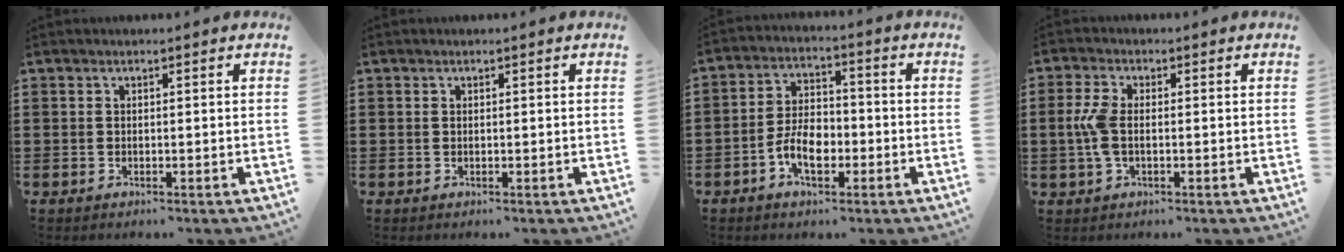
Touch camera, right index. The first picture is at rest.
{"total": 0.0}
{"total": 6.3, "force": [-2.4, 3.6, 4.6], "torque": [-0.093, 0.000, -0.050]}
{"total": 4.8, "force": [-0.4, 2.3, 4.2], "torque": [-0.114, -0.008, -0.017]}